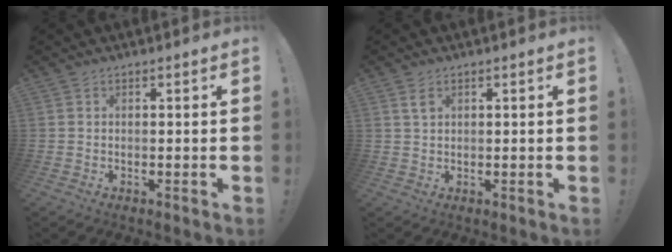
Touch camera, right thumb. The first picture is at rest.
{"total": 2.3, "force": [1.3, 1.2, 1.5], "torque": [-0.020, -0.005, 0.022]}